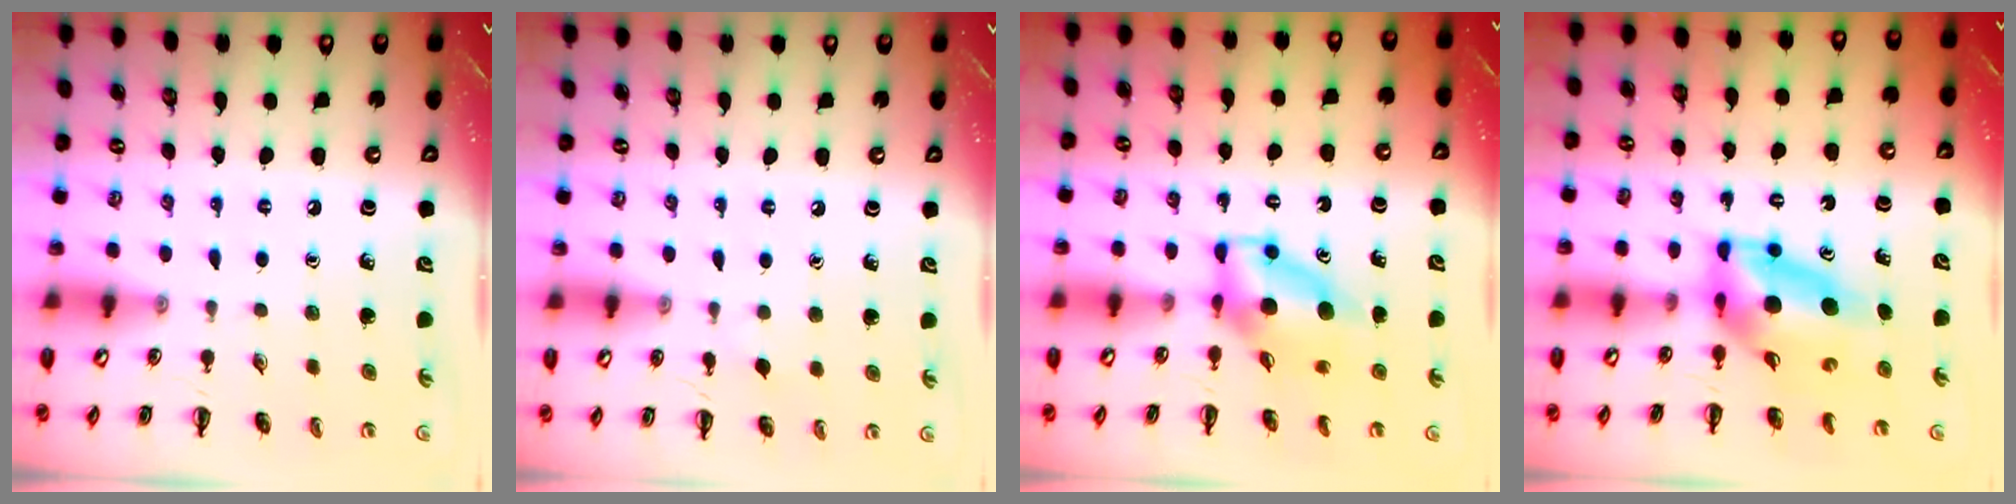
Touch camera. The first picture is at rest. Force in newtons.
{"total": 4.0, "press": 3.8, "slide": 1.4}
{"total": 5.8, "press": 5.6, "slide": 1.6}
{"total": 7.9, "press": 7.6, "slide": 2.3}